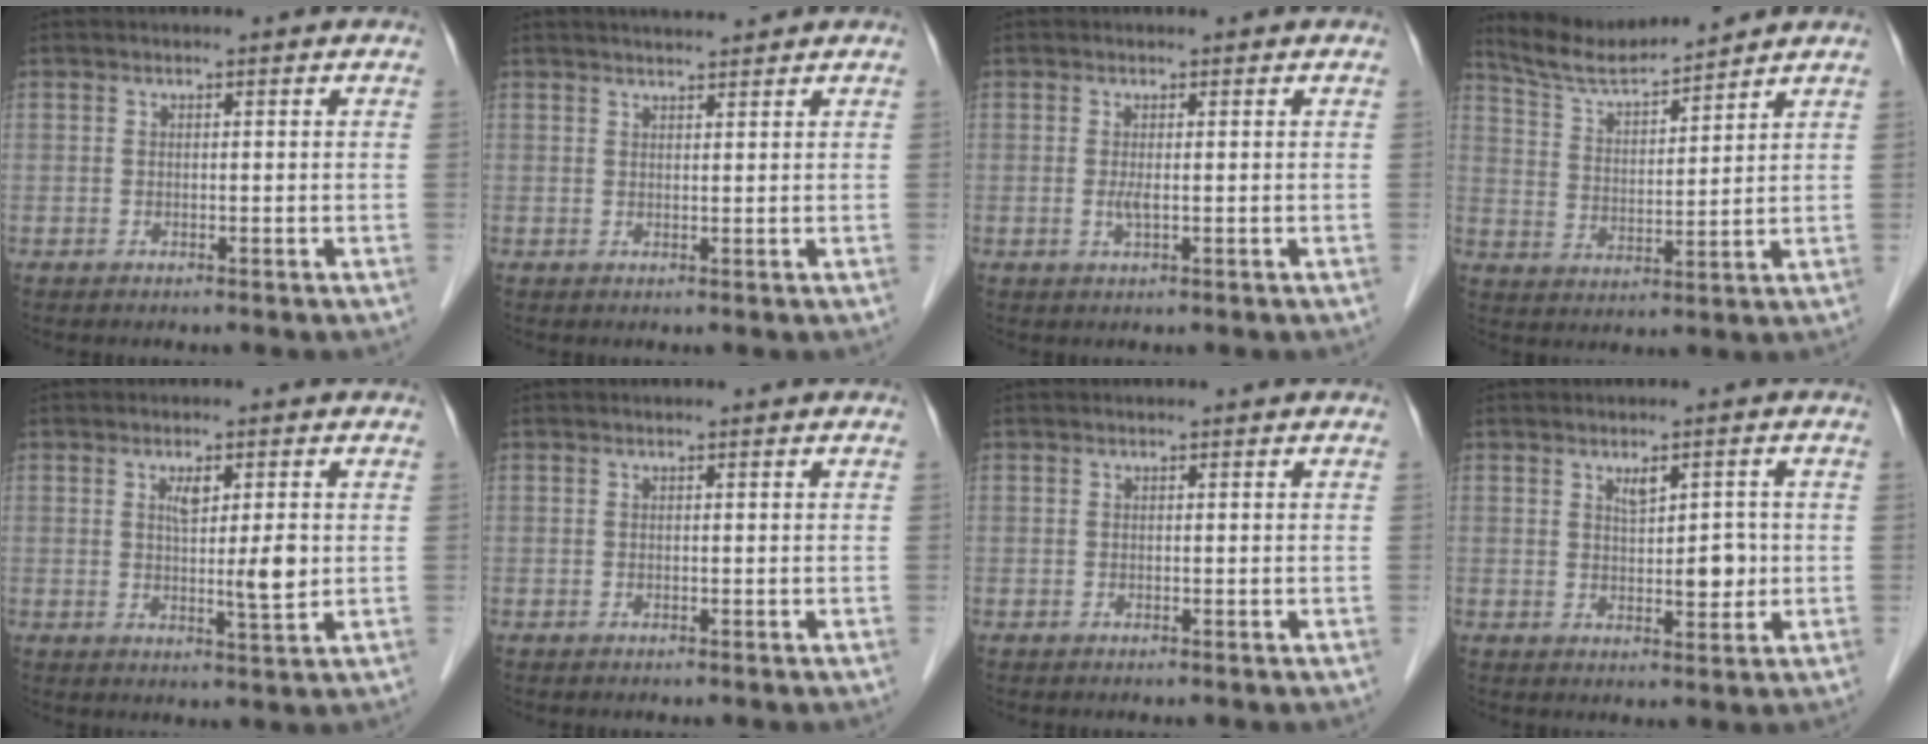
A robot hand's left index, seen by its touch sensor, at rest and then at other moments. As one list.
[{"total": 3.0, "force": [2.8, 0.1, 0.9], "torque": [-0.015, 0.015, 0.046]}, {"total": 1.3, "force": [-0.1, 0.1, 1.3], "torque": [-0.031, -0.003, -0.001]}, {"total": 8.2, "force": [8.0, -0.1, 1.8], "torque": [-0.051, 0.009, 0.161]}, {"total": 5.4, "force": [0.7, 1.0, 5.3], "torque": [-0.082, -0.004, 0.011]}, {"total": 0.0}, {"total": 0.0}, {"total": 4.3, "force": [0.6, 2.0, 3.8], "torque": [-0.057, 0.001, 0.016]}]